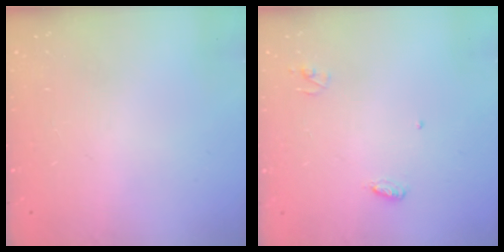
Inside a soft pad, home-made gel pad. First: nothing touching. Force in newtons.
{"total": 3.6, "press": 3.6, "slide": 0.3}